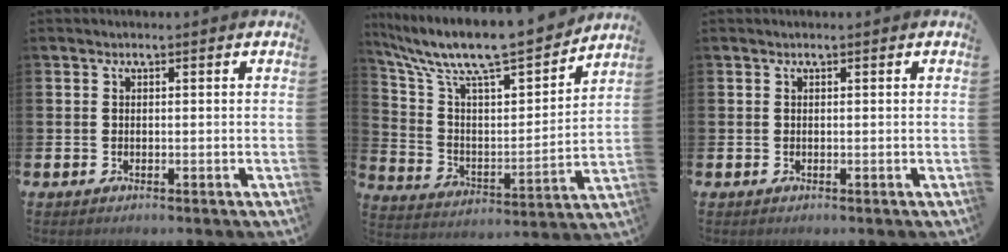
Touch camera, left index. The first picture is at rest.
{"total": 11.1, "force": [9.9, 2.1, 4.6], "torque": [-0.129, -0.073, 0.164]}
{"total": 0.0}